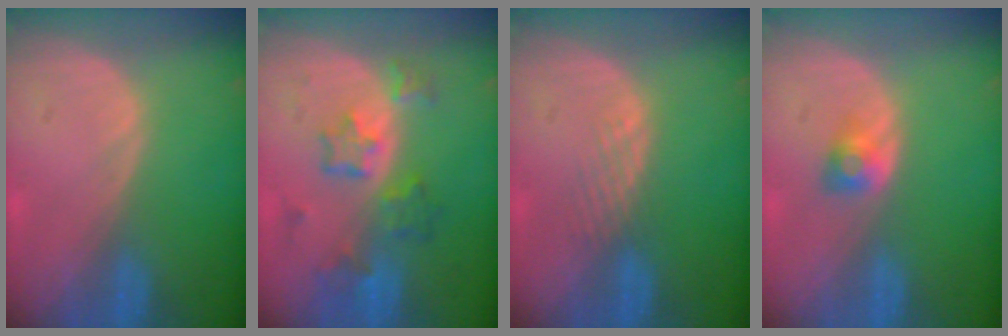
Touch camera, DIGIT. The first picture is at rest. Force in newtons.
{"total": 7.2, "press": 6.4, "slide": 3.4}
{"total": 1.8, "press": 1.8, "slide": 0.2}
{"total": 2.6, "press": 2.3, "slide": 1.1}